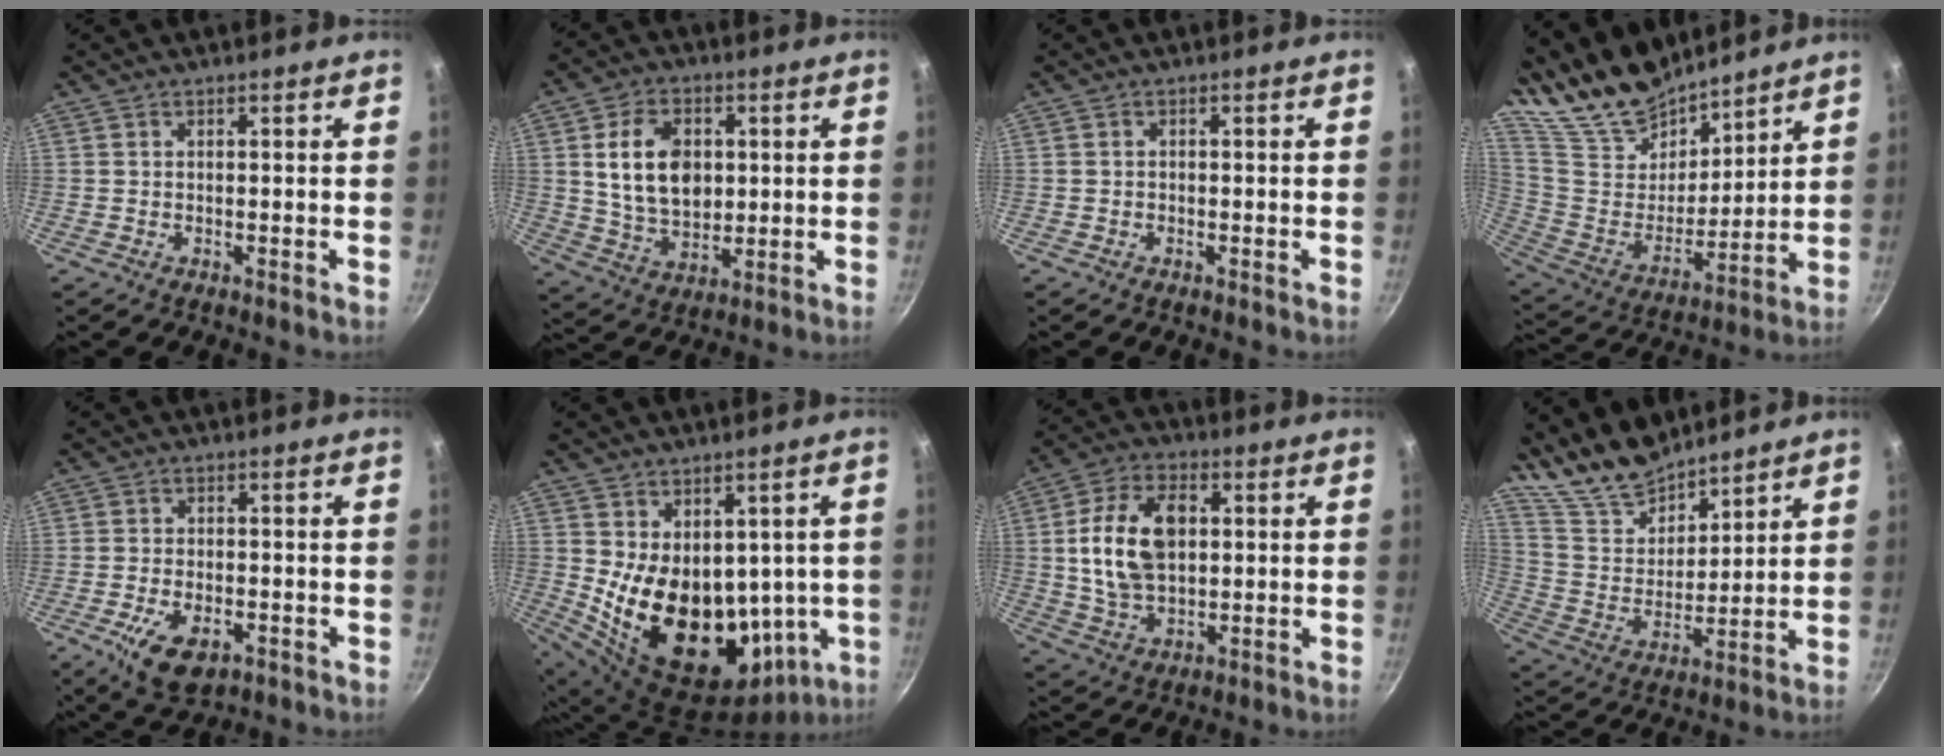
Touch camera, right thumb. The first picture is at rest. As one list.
[{"total": 13.2, "force": [2.3, 9.2, 9.1], "torque": [-0.133, -0.012, 0.046]}, {"total": 0.5, "force": [-0.1, 0.5, 0.2], "torque": [-0.002, 0.002, -0.003]}, {"total": 17.3, "force": [14.5, 7.5, 5.7], "torque": [-0.065, -0.094, 0.278]}, {"total": 9.1, "force": [-3.7, 5.1, 6.6], "torque": [-0.108, 0.006, -0.054]}, {"total": 21.4, "force": [1.1, 14.4, 15.8], "torque": [-0.231, -0.033, 0.053]}, {"total": 15.2, "force": [1.9, 9.8, 11.5], "torque": [-0.189, 0.006, 0.032]}, {"total": 12.8, "force": [11.0, 5.2, 3.9], "torque": [-0.044, -0.071, 0.216]}]